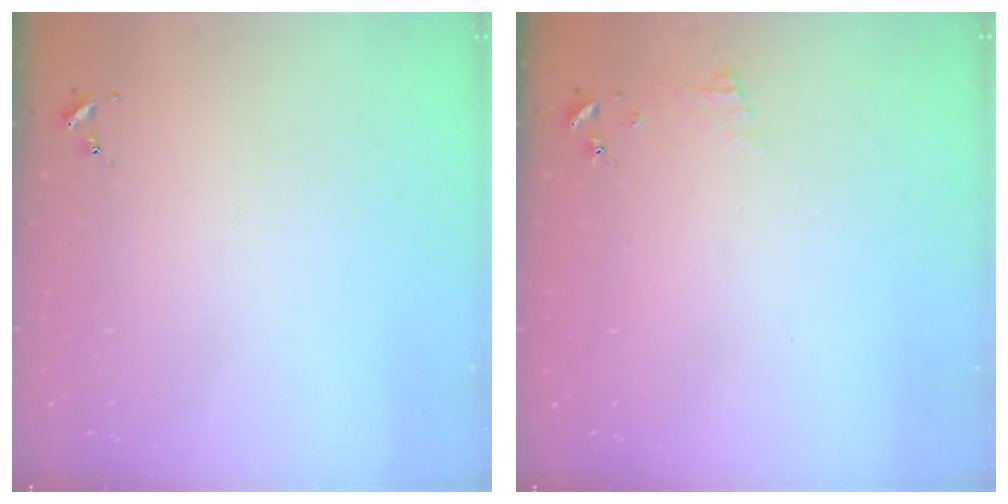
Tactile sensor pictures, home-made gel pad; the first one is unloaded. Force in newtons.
{"total": 4.2, "press": 4.2, "slide": 0.4}